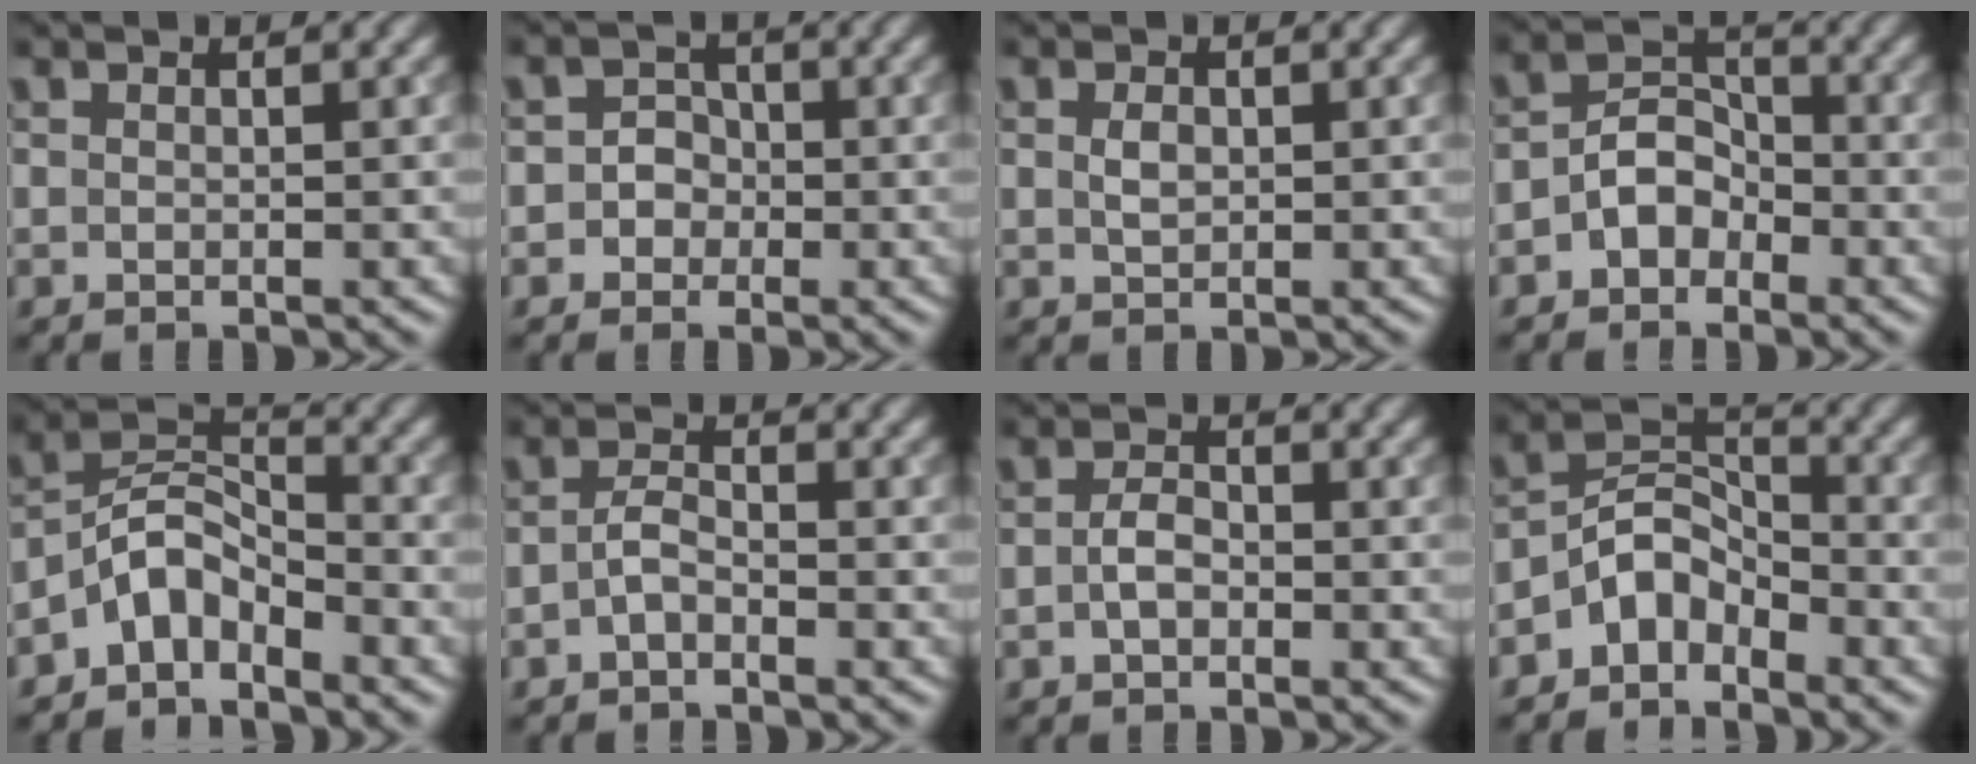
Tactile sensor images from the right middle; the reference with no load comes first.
{"total": 2.2, "force": [-0.4, 2.0, 0.6], "torque": [0.016, 0.004, -0.019]}
{"total": 1.4, "force": [0.2, 0.9, 1.0], "torque": [-0.023, 0.000, 0.004]}
{"total": 3.2, "force": [-1.6, 2.3, 1.5], "torque": [-0.021, 0.012, -0.032]}
{"total": 4.3, "force": [-3.2, 2.0, 2.1], "torque": [-0.033, 0.016, -0.073]}
{"total": 1.7, "force": [-0.8, 0.7, 1.3], "torque": [-0.028, 0.005, -0.020]}
{"total": 1.8, "force": [-0.5, 1.1, 1.4], "torque": [-0.030, 0.003, -0.014]}
{"total": 4.2, "force": [-3.0, 2.3, 1.9], "torque": [-0.028, 0.013, -0.068]}